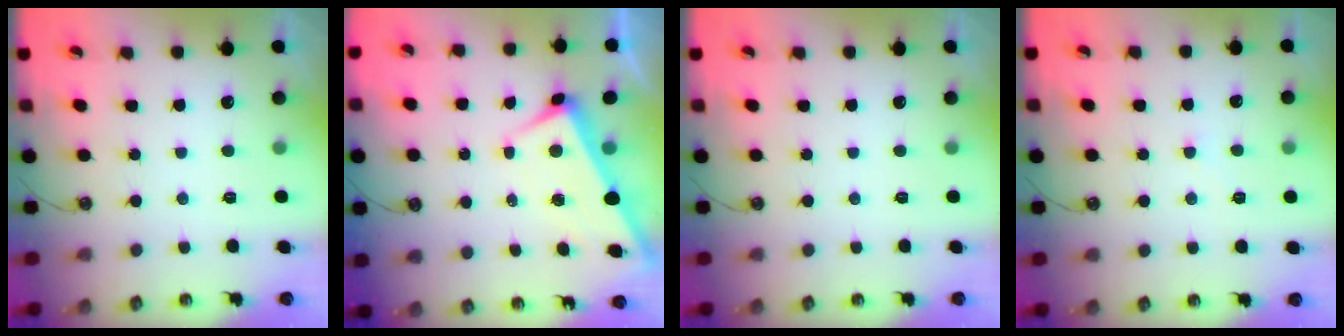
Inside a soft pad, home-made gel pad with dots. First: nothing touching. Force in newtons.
{"total": 2.8, "press": 2.8, "slide": 0.6}
{"total": 0.0}
{"total": 1.8, "press": 1.8, "slide": 0.3}